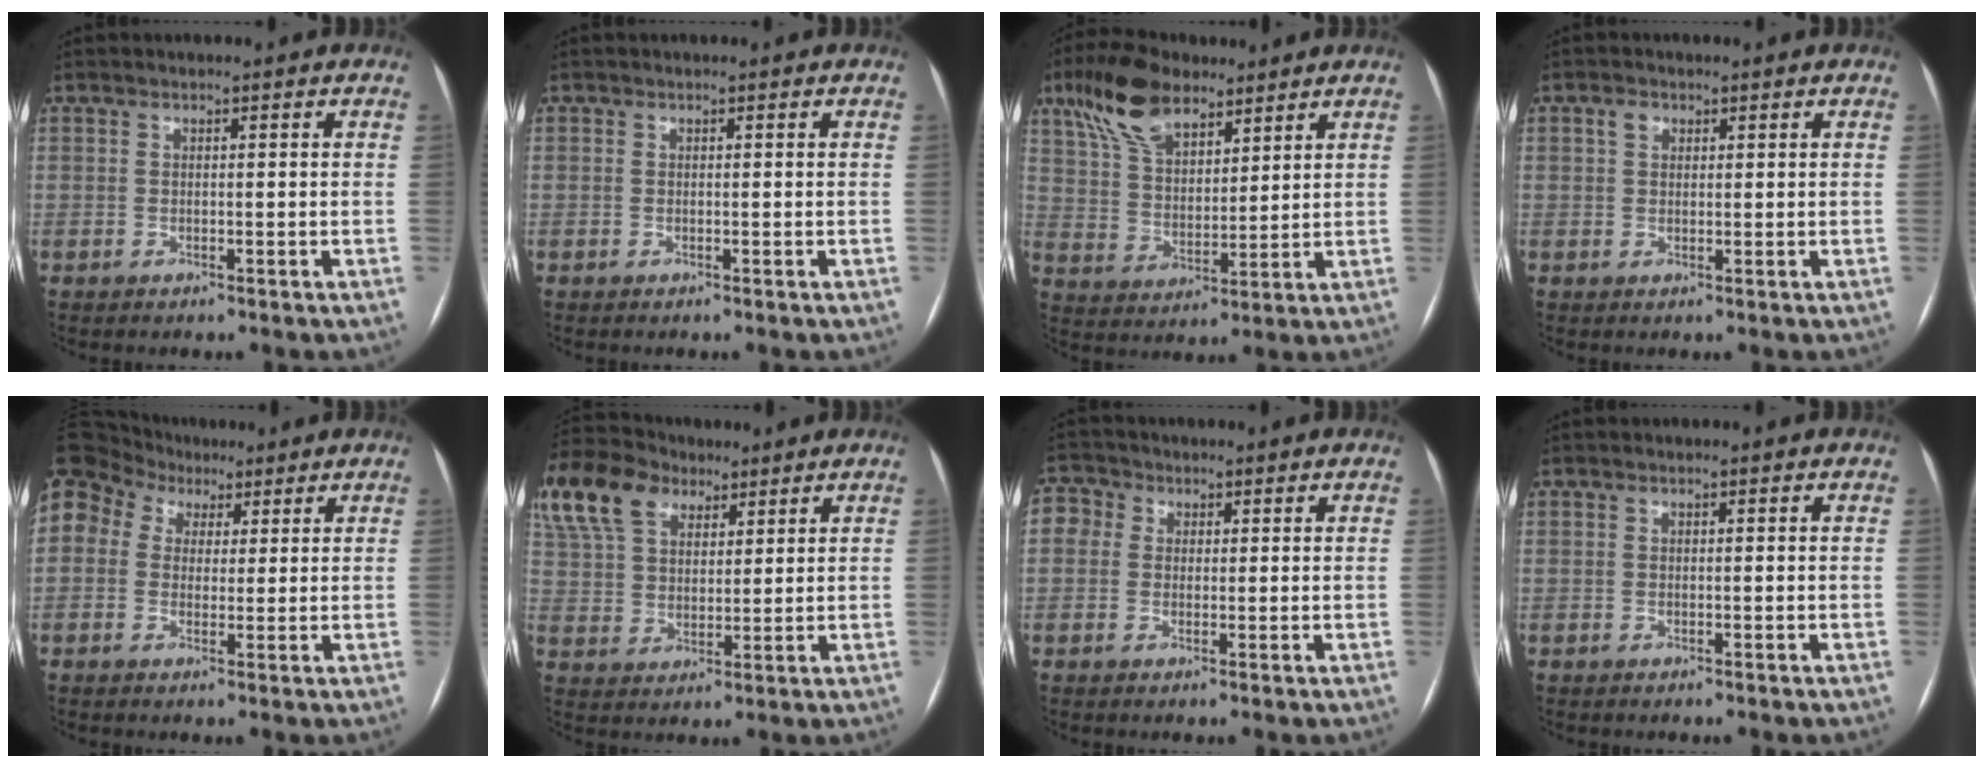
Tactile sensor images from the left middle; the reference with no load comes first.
{"total": 0.0}
{"total": 12.3, "force": [8.3, 5.5, 7.3], "torque": [-0.145, 0.027, 0.156]}
{"total": 1.9, "force": [0.9, 1.3, 1.0], "torque": [-0.022, 0.010, 0.016]}
{"total": 18.0, "force": [7.9, 14.2, 7.7], "torque": [-0.257, 0.107, 0.163]}
{"total": 22.9, "force": [14.0, 14.2, 11.4], "torque": [-0.322, 0.087, 0.257]}
{"total": 2.5, "force": [-0.6, 2.3, 0.7], "torque": [-0.022, 0.012, -0.002]}
{"total": 0.0}